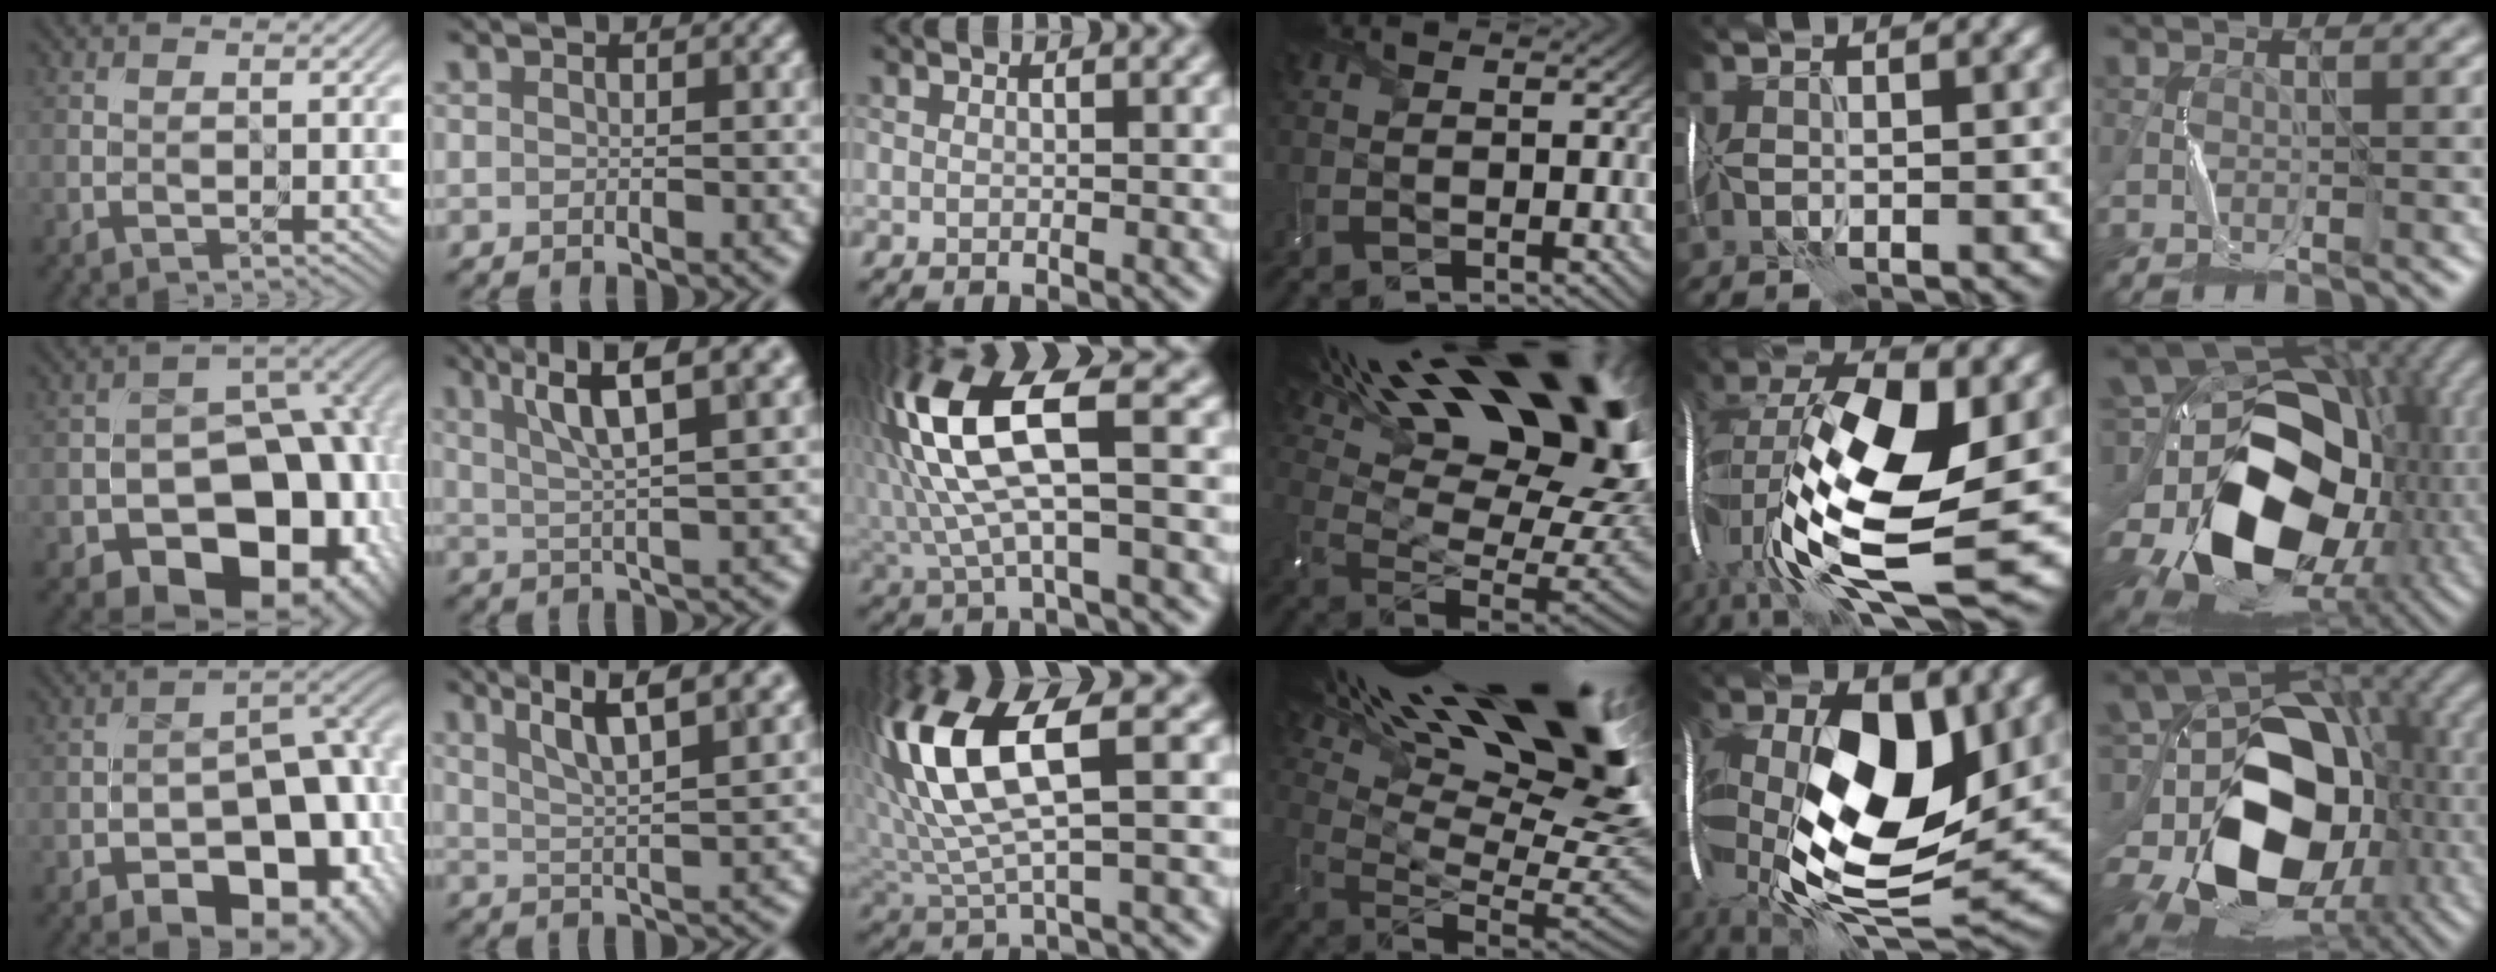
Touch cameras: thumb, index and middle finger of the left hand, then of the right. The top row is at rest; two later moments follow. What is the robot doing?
{"motion": "wrap", "object": "ribbon"}